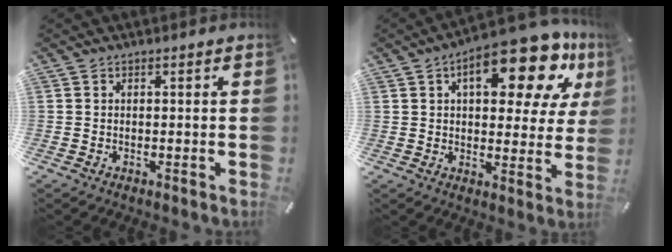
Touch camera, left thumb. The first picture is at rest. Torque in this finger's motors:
{"motor_torque": [0.63, 0.94, 1.44, -1.33, 0.28]}